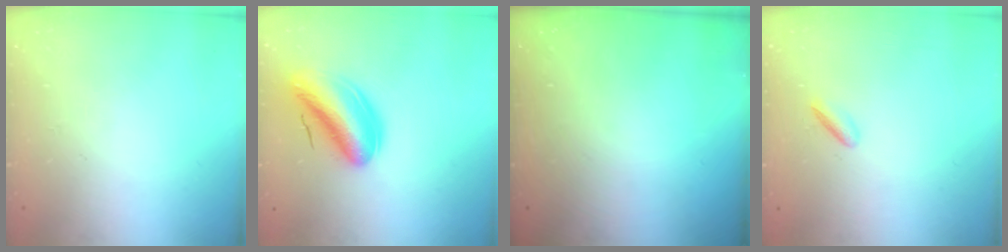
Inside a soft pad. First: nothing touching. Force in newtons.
{"total": 11.8, "press": 11.2, "slide": 3.6}
{"total": 0.0}
{"total": 3.0, "press": 2.8, "slide": 0.9}